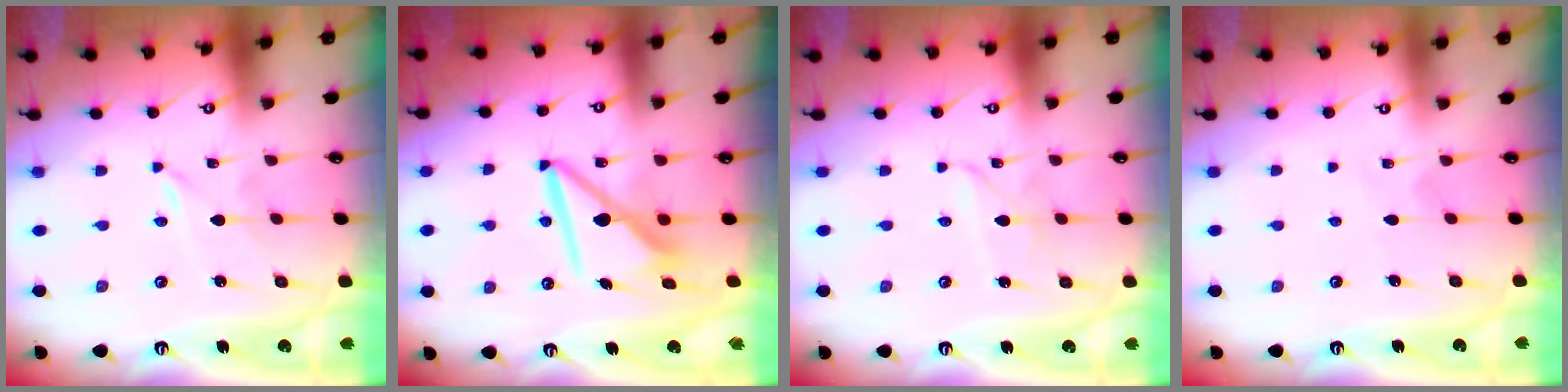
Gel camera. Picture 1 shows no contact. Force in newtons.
{"total": 9.2, "press": 9.2, "slide": 0.8}
{"total": 2.6, "press": 2.6, "slide": 0.2}
{"total": 3.4, "press": 3.4, "slide": 0.3}